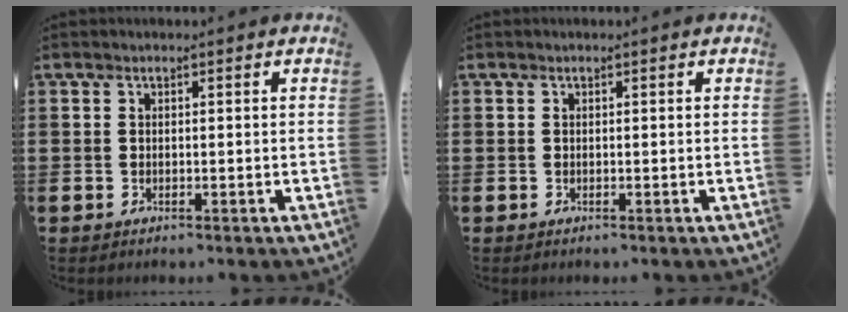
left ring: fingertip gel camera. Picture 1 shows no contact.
{"total": 0.0}